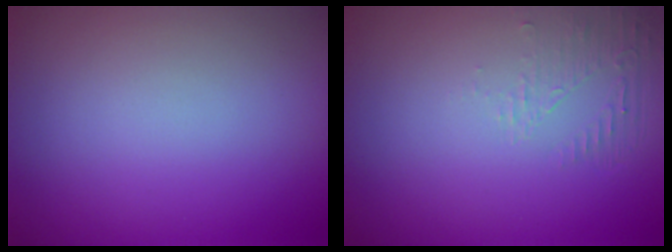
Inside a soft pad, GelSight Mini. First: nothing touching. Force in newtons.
{"total": 1.3, "press": 0.0, "slide": 1.3}